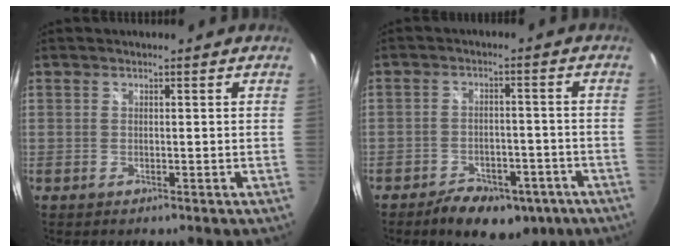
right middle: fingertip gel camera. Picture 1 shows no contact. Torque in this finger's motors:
{"motor_torque": [-0.40, -0.28, 0.07, 0.00]}